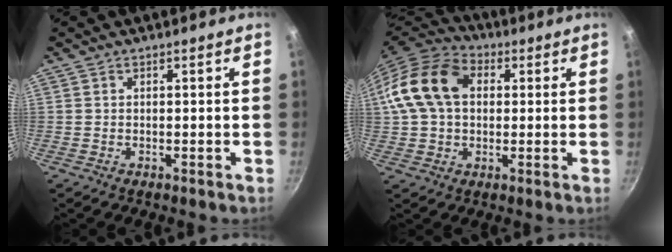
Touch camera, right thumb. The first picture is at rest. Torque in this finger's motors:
{"motor_torque": [-0.53, 1.18, 0.64, -0.59, 0.17]}